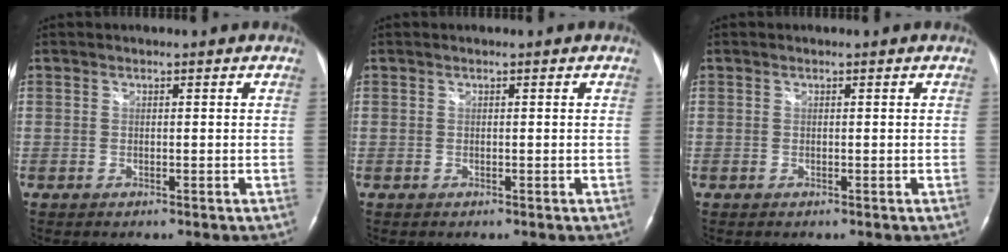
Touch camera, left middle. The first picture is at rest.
{"total": 0.0}
{"total": 0.0}